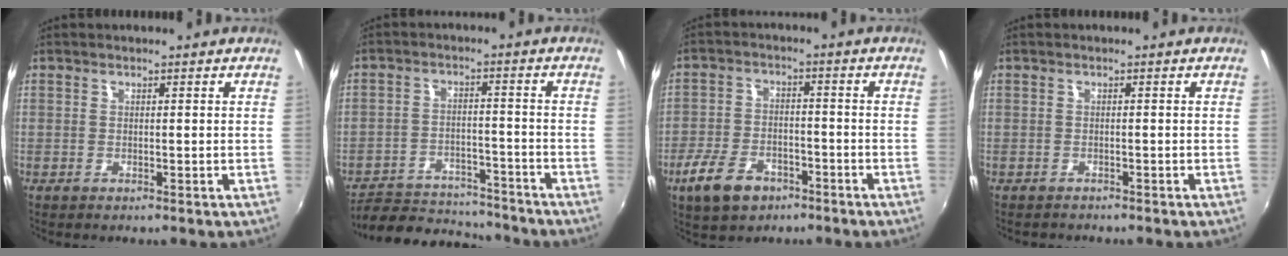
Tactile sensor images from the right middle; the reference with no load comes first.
{"total": 13.7, "force": [-12.4, 4.3, 3.8], "torque": [-0.094, 0.009, -0.181]}
{"total": 9.3, "force": [-5.7, 5.3, 5.1], "torque": [-0.128, -0.004, -0.103]}
{"total": 1.2, "force": [-1.1, 0.5, 0.0], "torque": [-0.004, -0.002, -0.018]}